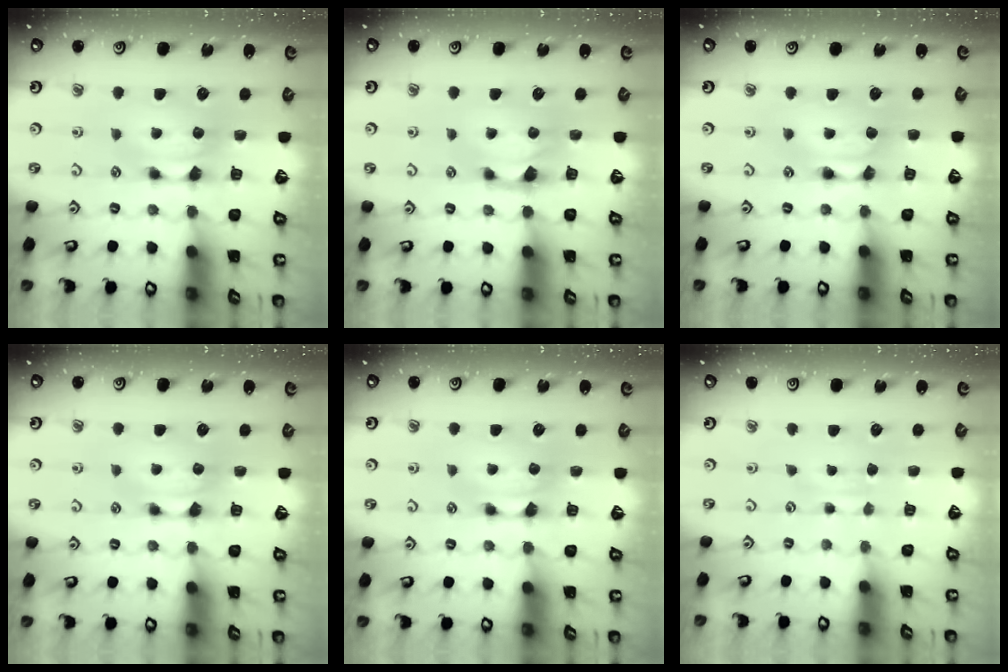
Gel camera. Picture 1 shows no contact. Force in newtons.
{"total": 0.6, "press": 0.2, "slide": 0.5}
{"total": 1.7, "press": 1.7, "slide": 0.1}
{"total": 0.0}
{"total": 0.0}
{"total": 2.4, "press": 2.4, "slide": 0.2}